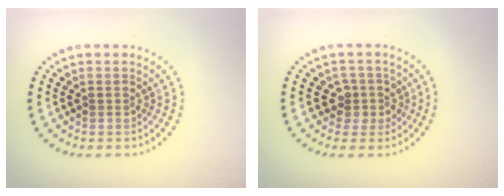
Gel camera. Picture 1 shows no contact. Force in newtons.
{"total": 2.2, "press": 1.7, "slide": 1.3}